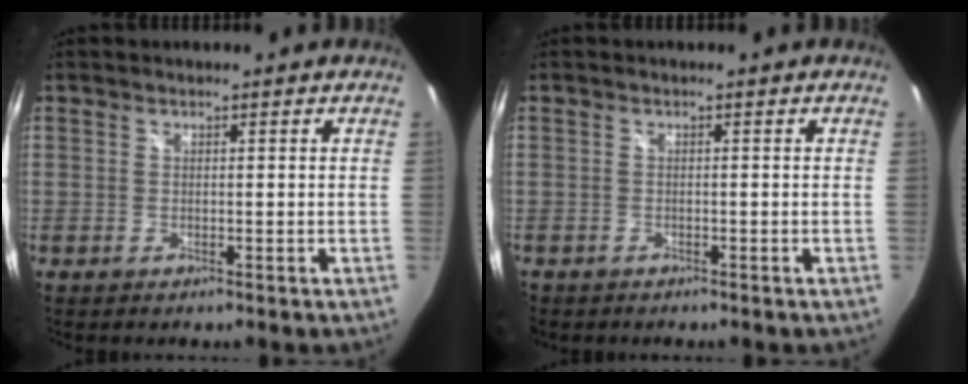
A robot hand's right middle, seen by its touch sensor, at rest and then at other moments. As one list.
[{"total": 1.2, "force": [-0.9, 0.8, 0.1], "torque": [-0.008, -0.002, -0.015]}]